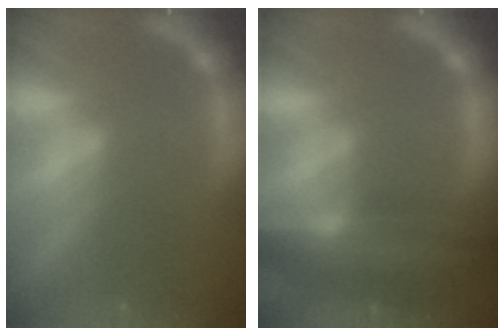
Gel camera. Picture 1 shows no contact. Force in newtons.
{"total": 9.5}